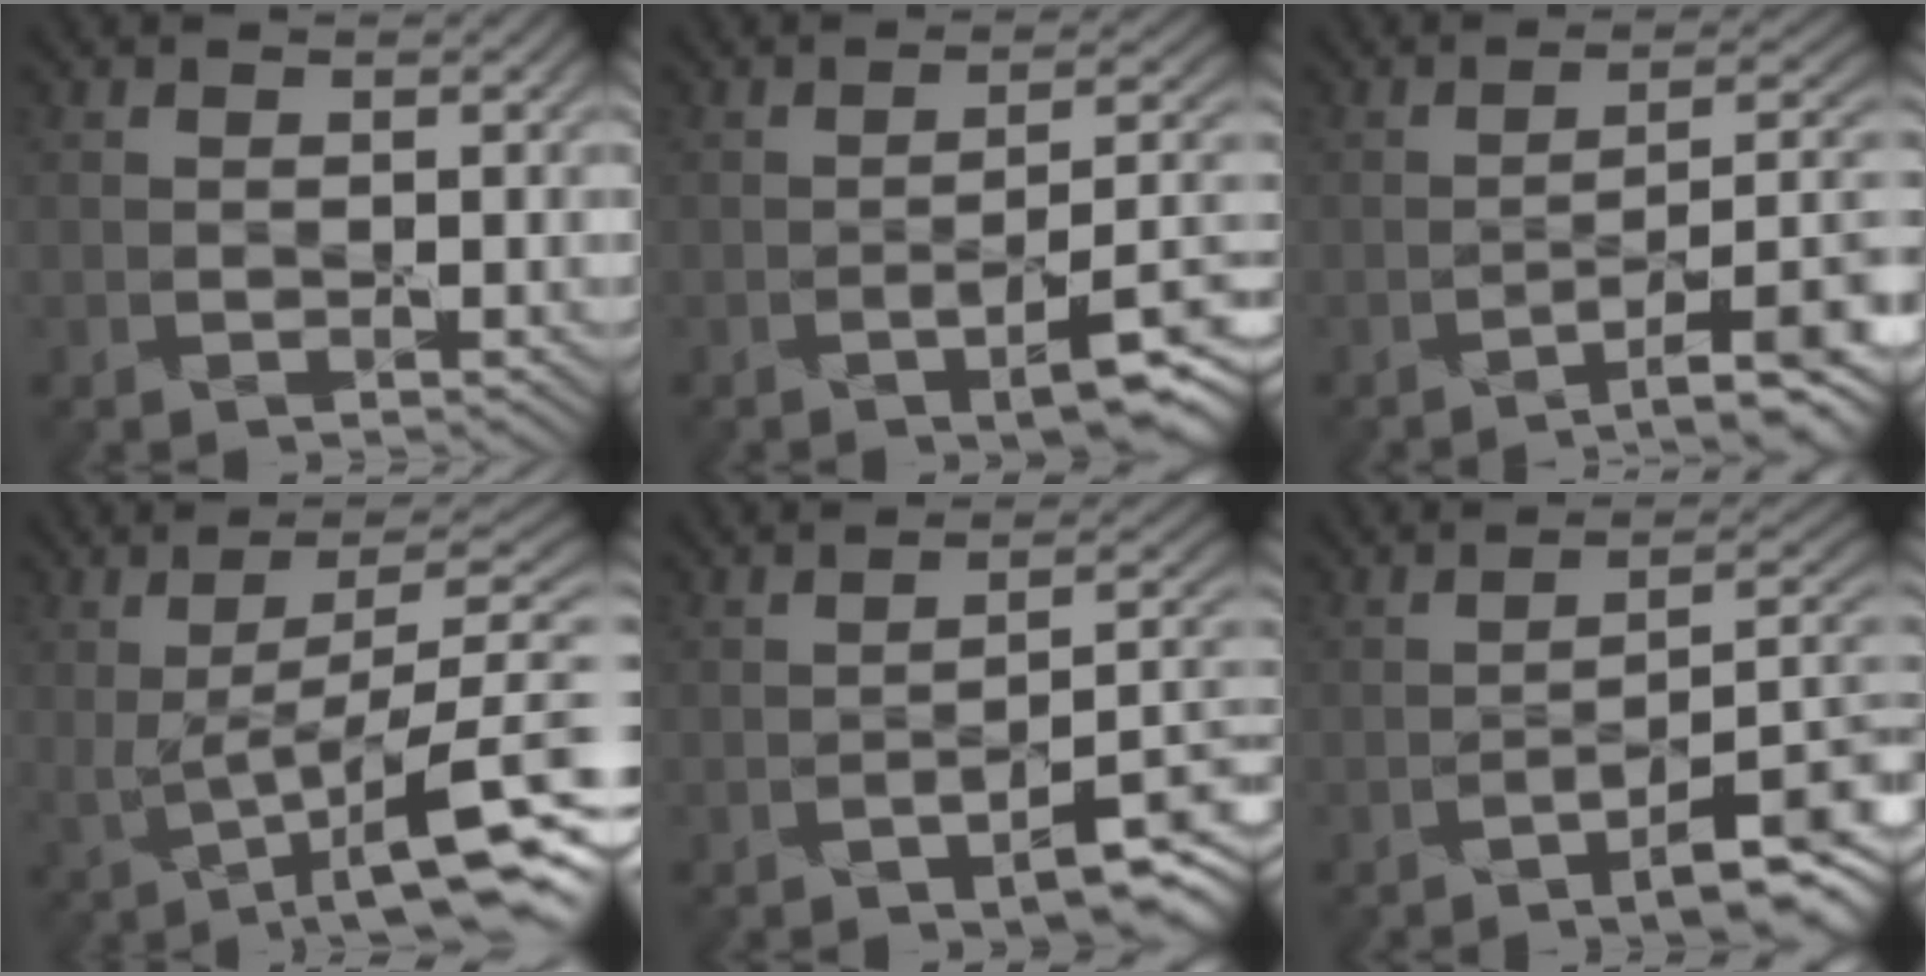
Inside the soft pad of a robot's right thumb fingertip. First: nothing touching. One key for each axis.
{"total": 8.1, "fx": -3.5, "fy": 2.1, "fz": 7.0, "tx": -0.110, "ty": -0.004, "tz": -0.054}
{"total": 10.1, "fx": -4.9, "fy": 2.8, "fz": 8.4, "tx": -0.120, "ty": 0.003, "tz": -0.073}
{"total": 12.9, "fx": -1.1, "fy": 3.4, "fz": 12.4, "tx": -0.193, "ty": 0.012, "tz": -0.009}
{"total": 7.2, "fx": -3.6, "fy": 2.3, "fz": 5.8, "tx": -0.084, "ty": -0.004, "tz": -0.059}
{"total": 8.9, "fx": -4.8, "fy": 2.3, "fz": 7.1, "tx": -0.105, "ty": 0.000, "tz": -0.075}